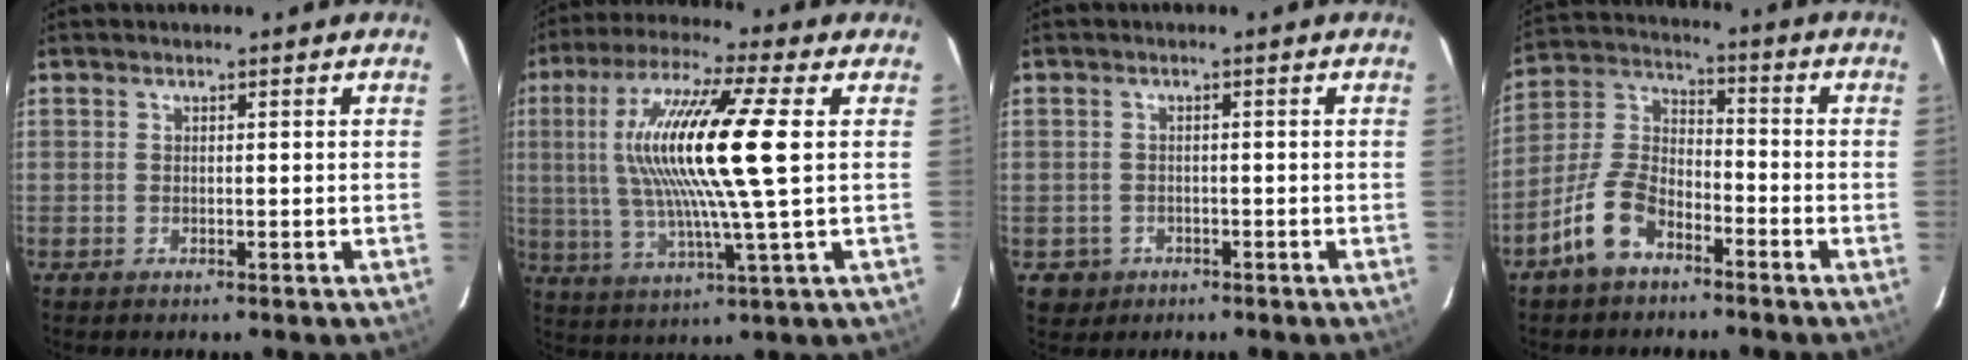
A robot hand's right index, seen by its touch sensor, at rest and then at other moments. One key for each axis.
{"total": 18.2, "fx": 2.8, "fy": 1.2, "fz": 18.0, "tx": -0.339, "ty": 0.008, "tz": 0.050}
{"total": 3.6, "fx": -1.2, "fy": 3.4, "fz": 0.5, "tx": -0.018, "ty": 0.007, "tz": -0.010}
{"total": 10.4, "fx": -6.5, "fy": 5.4, "fz": 6.0, "tx": -0.133, "ty": 0.021, "tz": -0.125}